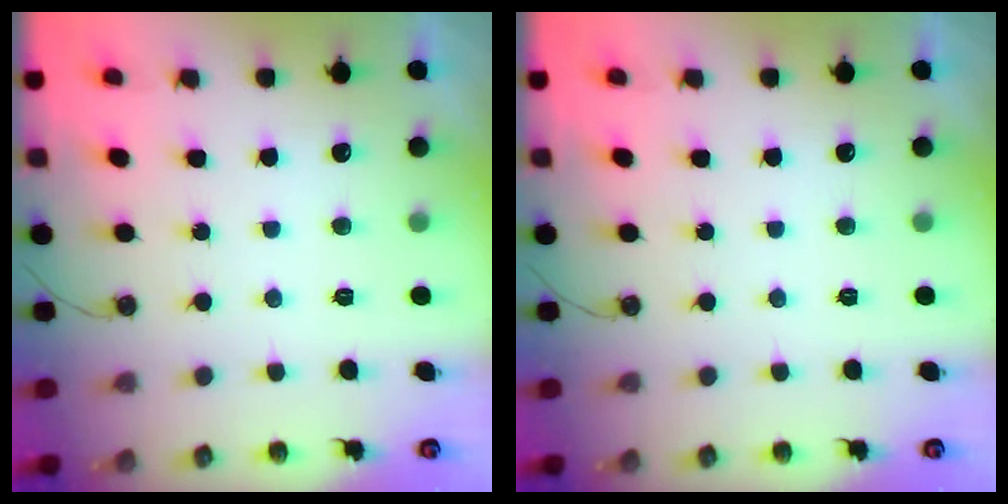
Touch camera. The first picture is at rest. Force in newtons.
{"total": 0.0}